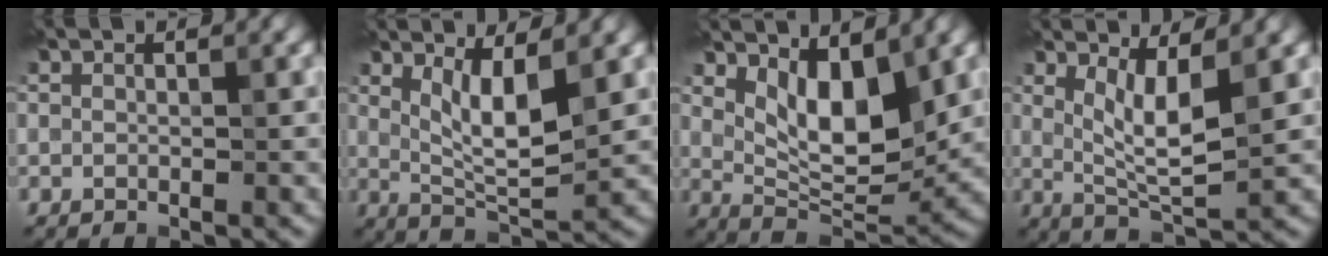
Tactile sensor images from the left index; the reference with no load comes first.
{"total": 4.8, "force": [1.7, 1.1, 4.4], "torque": [-0.081, -0.011, 0.037]}
{"total": 6.6, "force": [2.6, 2.9, 5.4], "torque": [-0.086, -0.016, 0.049]}
{"total": 4.5, "force": [1.3, 1.0, 4.2], "torque": [-0.079, -0.011, 0.032]}